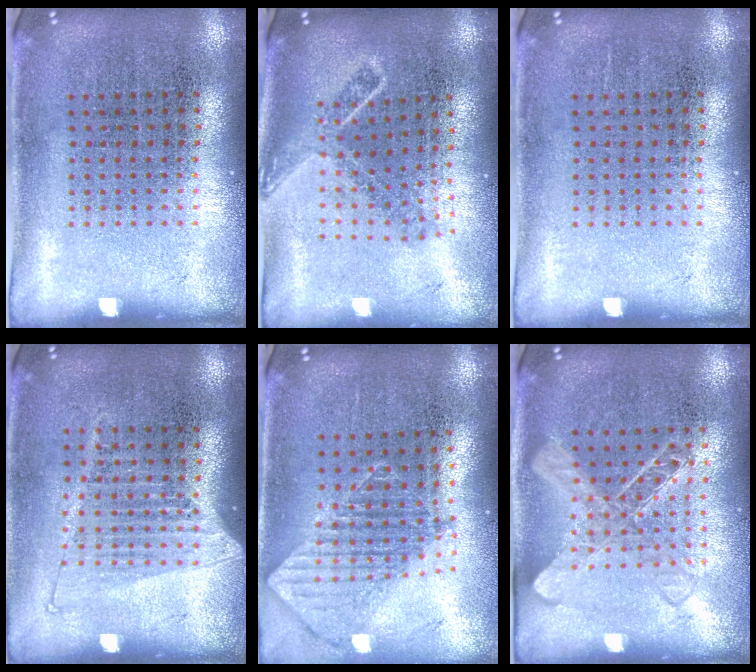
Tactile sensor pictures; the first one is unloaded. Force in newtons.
{"total": 1.8, "press": 1.3, "slide": 1.2}
{"total": 0.0}
{"total": 1.3, "press": 1.1, "slide": 0.5}
{"total": 1.2, "press": 1.1, "slide": 0.6}
{"total": 1.4, "press": 1.4, "slide": 0.4}